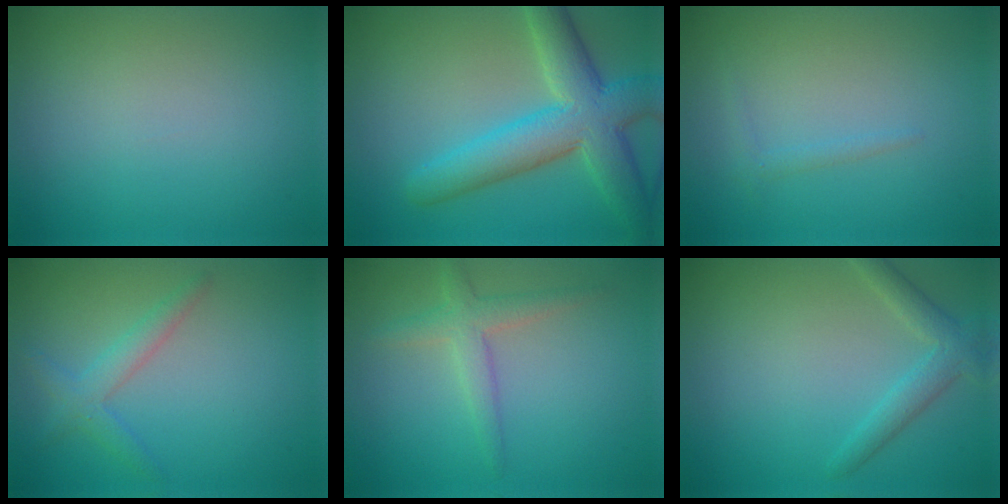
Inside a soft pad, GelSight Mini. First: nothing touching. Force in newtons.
{"total": 7.9, "press": 7.9, "slide": 0.5}
{"total": 0.9, "press": 0.9, "slide": 0.0}
{"total": 2.2, "press": 2.2, "slide": 0.0}
{"total": 2.5, "press": 2.5, "slide": 0.2}
{"total": 2.6, "press": 2.6, "slide": 0.1}